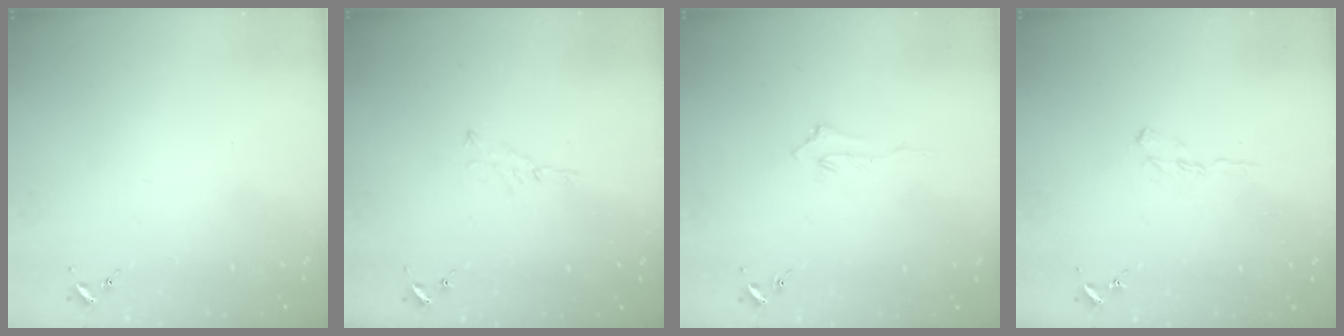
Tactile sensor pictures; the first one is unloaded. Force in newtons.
{"total": 3.5, "press": 3.5, "slide": 0.4}
{"total": 2.9, "press": 2.9, "slide": 0.4}
{"total": 5.5, "press": 5.5, "slide": 0.6}